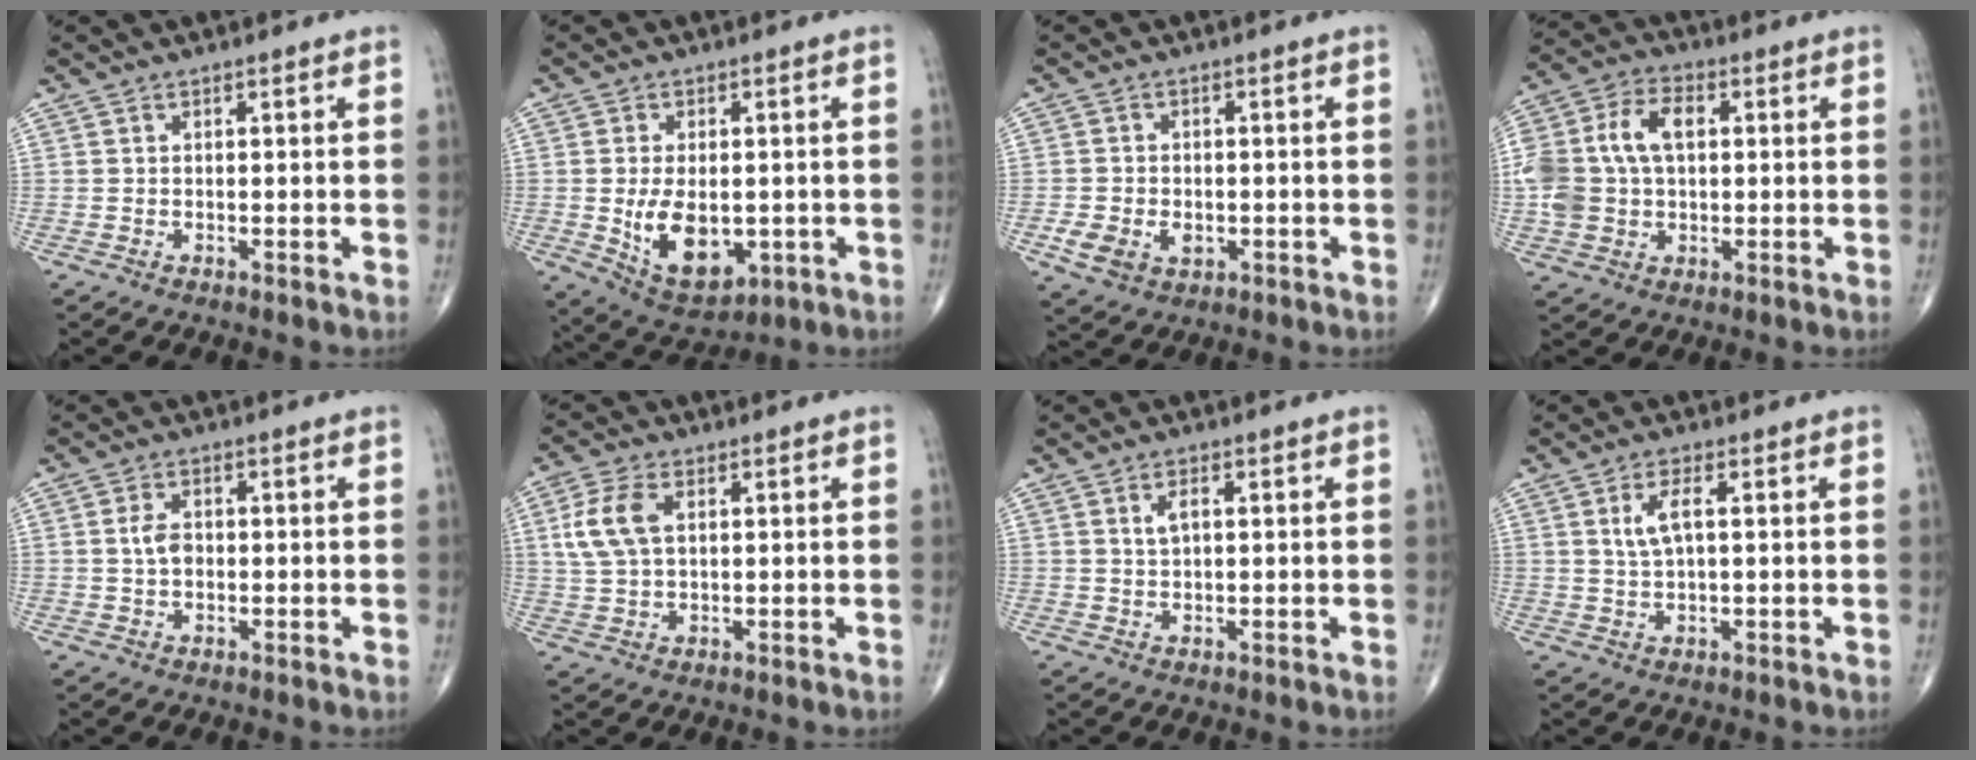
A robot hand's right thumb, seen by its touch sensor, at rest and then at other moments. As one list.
[{"total": 11.8, "force": [-1.7, 7.0, 9.4], "torque": [-0.137, -0.011, -0.008]}, {"total": 6.9, "force": [-2.1, 5.1, 4.1], "torque": [-0.073, 0.008, -0.028]}, {"total": 13.3, "force": [1.6, 9.0, 9.7], "torque": [-0.186, 0.024, 0.025]}, {"total": 1.8, "force": [0.5, 0.9, 1.4], "torque": [-0.029, -0.001, 0.011]}, {"total": 7.8, "force": [1.9, 4.6, 6.1], "torque": [-0.135, 0.007, 0.040]}, {"total": 2.7, "force": [0.8, 1.4, 2.2], "torque": [-0.038, 0.001, 0.016]}, {"total": 4.6, "force": [1.2, 1.7, 4.1], "torque": [-0.088, 0.003, 0.024]}]